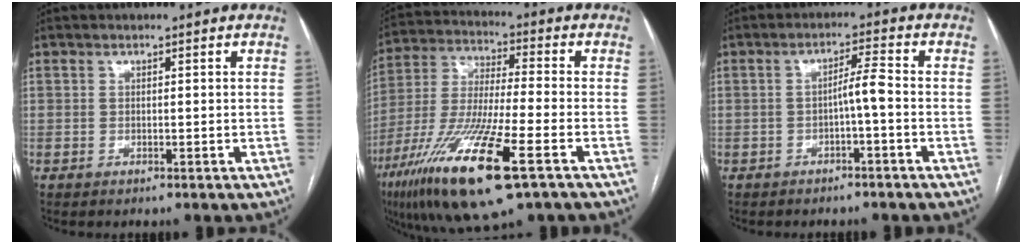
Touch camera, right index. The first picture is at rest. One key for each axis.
{"total": 18.9, "fx": -9.7, "fy": 1.9, "fz": 16.2, "tx": -0.340, "ty": -0.047, "tz": -0.176}
{"total": 3.2, "fx": -0.9, "fy": 0.0, "fz": 3.1, "tx": -0.048, "ty": 0.008, "tz": -0.016}